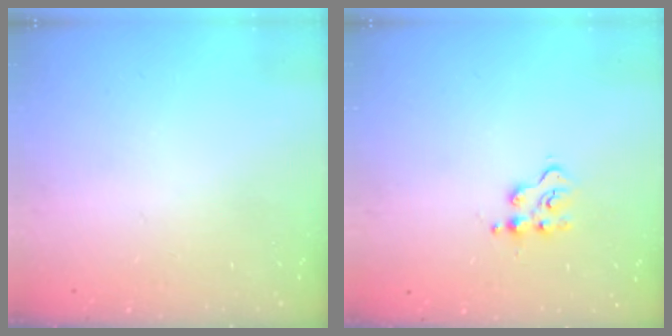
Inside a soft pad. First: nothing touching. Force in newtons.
{"total": 3.3, "press": 3.3, "slide": 0.5}